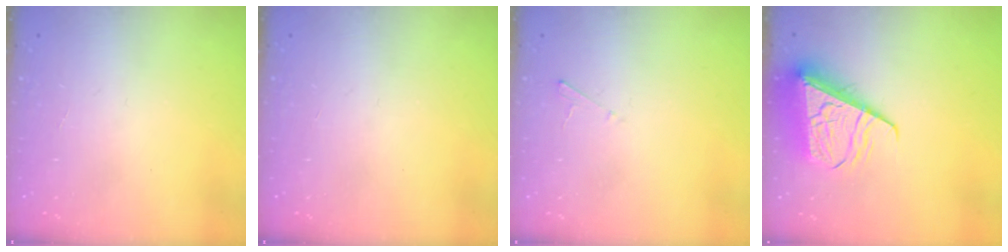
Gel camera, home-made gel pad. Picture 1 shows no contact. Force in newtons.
{"total": 0.0}
{"total": 2.0, "press": 2.0, "slide": 0.2}
{"total": 12.1, "press": 11.9, "slide": 1.7}